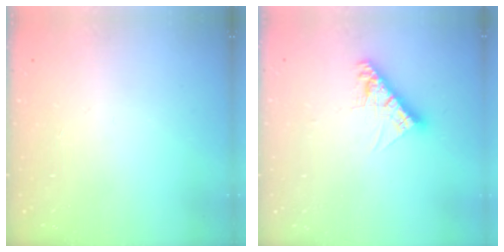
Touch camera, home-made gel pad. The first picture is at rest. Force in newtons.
{"total": 8.4, "press": 8.4, "slide": 0.3}